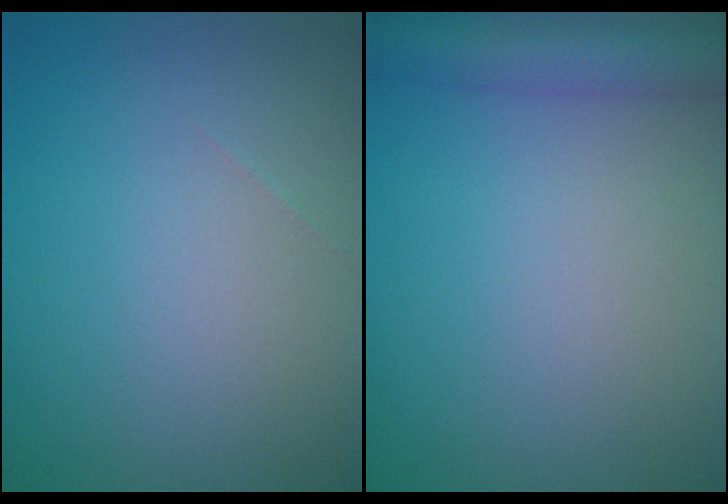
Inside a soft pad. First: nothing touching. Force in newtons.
{"total": 4.6, "press": 4.6, "slide": 0.1}